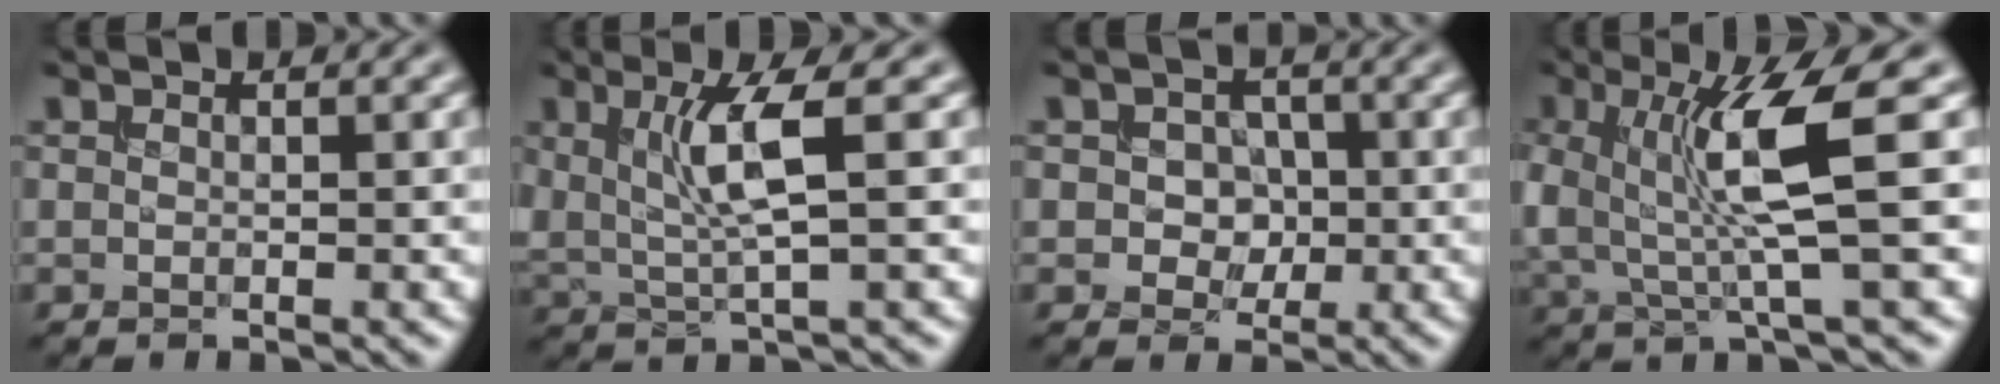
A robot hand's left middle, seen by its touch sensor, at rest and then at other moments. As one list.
[{"total": 4.6, "force": [1.1, 0.8, 4.4], "torque": [-0.093, -0.007, 0.028]}, {"total": 2.8, "force": [-0.2, 2.3, 1.6], "torque": [-0.019, -0.002, -0.011]}, {"total": 6.4, "force": [0.7, 0.7, 6.3], "torque": [-0.137, -0.002, 0.017]}]